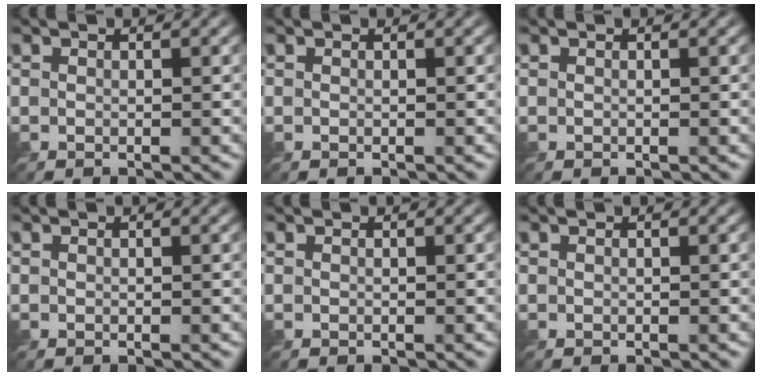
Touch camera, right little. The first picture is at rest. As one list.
[{"total": 0.0}, {"total": 0.0}, {"total": 0.0}, {"total": 0.0}, {"total": 0.0}]